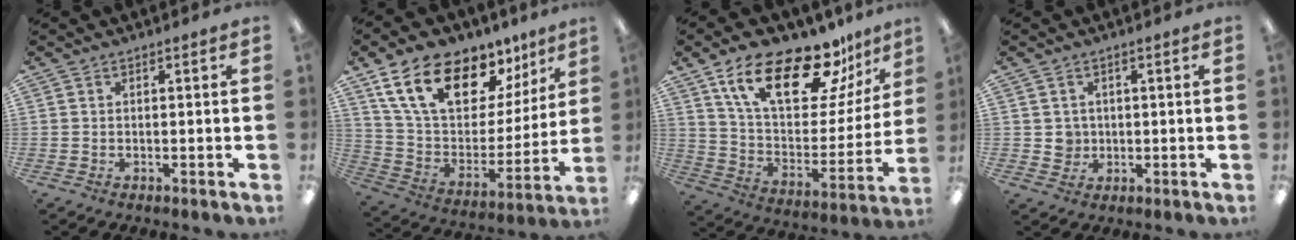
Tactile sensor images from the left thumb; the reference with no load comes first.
{"total": 20.6, "force": [13.2, 10.6, 11.6], "torque": [-0.212, -0.070, 0.239]}
{"total": 23.0, "force": [16.0, 8.6, 14.1], "torque": [-0.241, -0.095, 0.274]}
{"total": 2.8, "force": [0.4, 2.8, 0.3], "torque": [-0.005, 0.001, 0.004]}